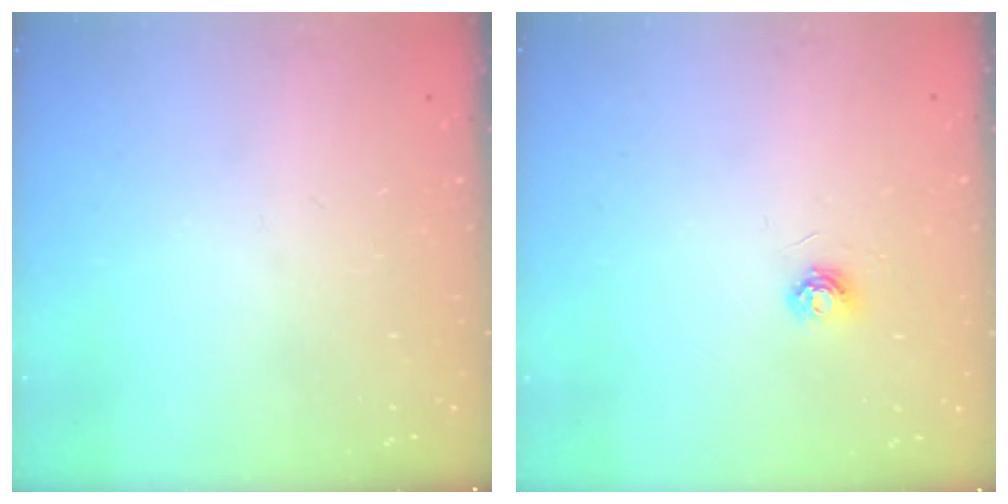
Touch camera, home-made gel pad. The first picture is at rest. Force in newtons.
{"total": 4.5, "press": 4.5, "slide": 0.5}